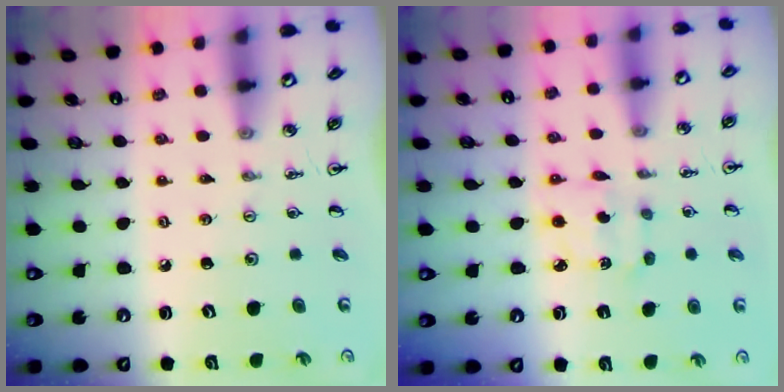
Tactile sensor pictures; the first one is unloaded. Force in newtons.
{"total": 2.5, "press": 2.5, "slide": 0.1}